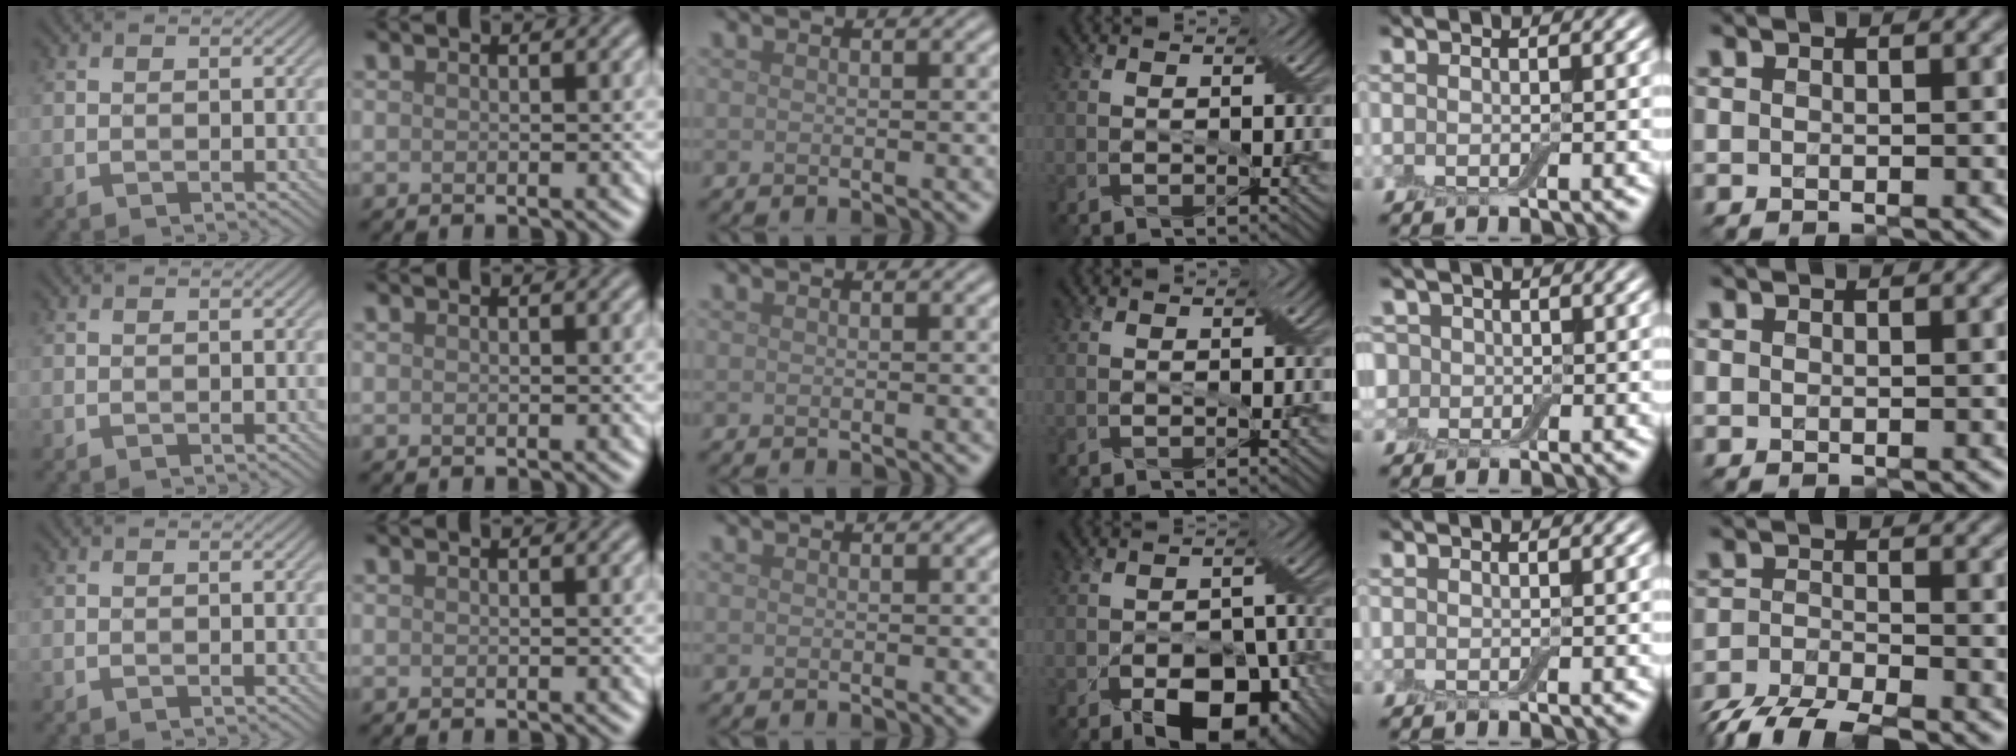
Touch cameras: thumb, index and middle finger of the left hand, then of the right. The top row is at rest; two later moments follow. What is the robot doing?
{"motion": "fold", "object": "bandage"}